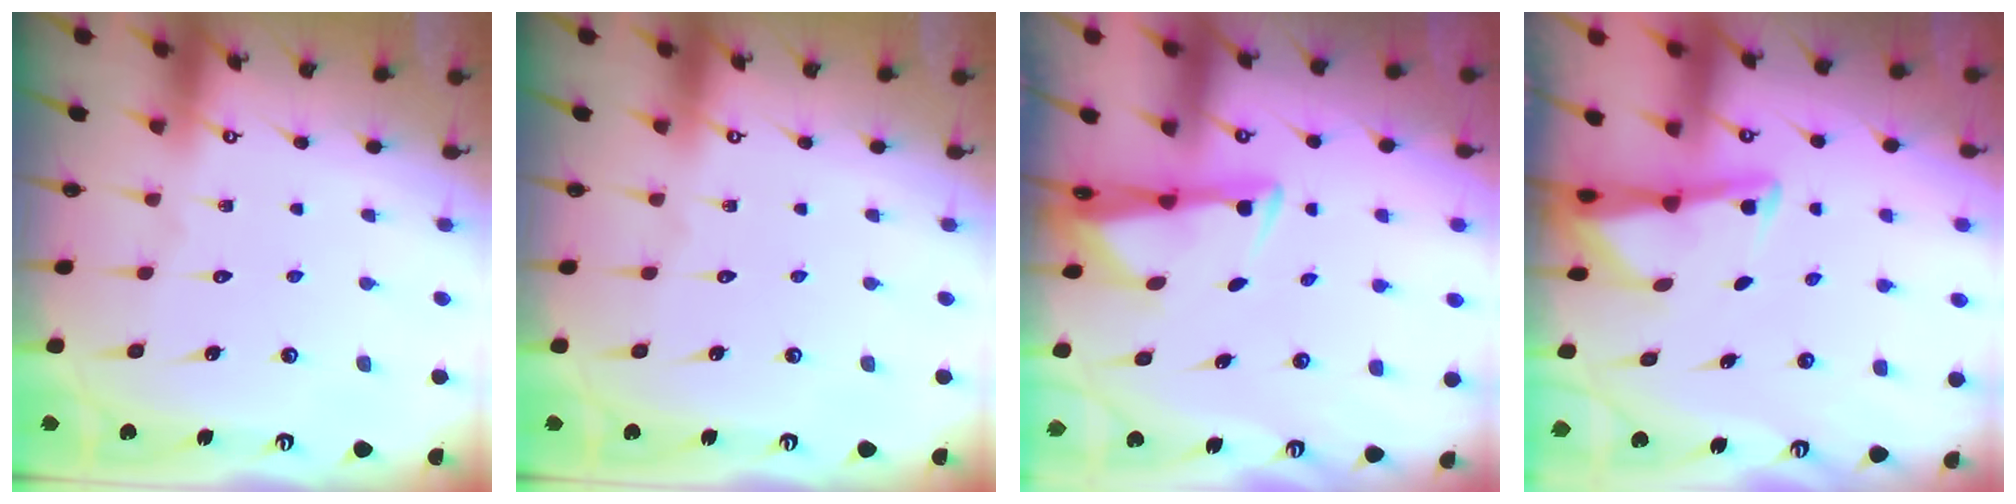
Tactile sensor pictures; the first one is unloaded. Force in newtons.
{"total": 0.0}
{"total": 2.9, "press": 2.8, "slide": 1.0}
{"total": 3.0, "press": 3.0, "slide": 0.3}